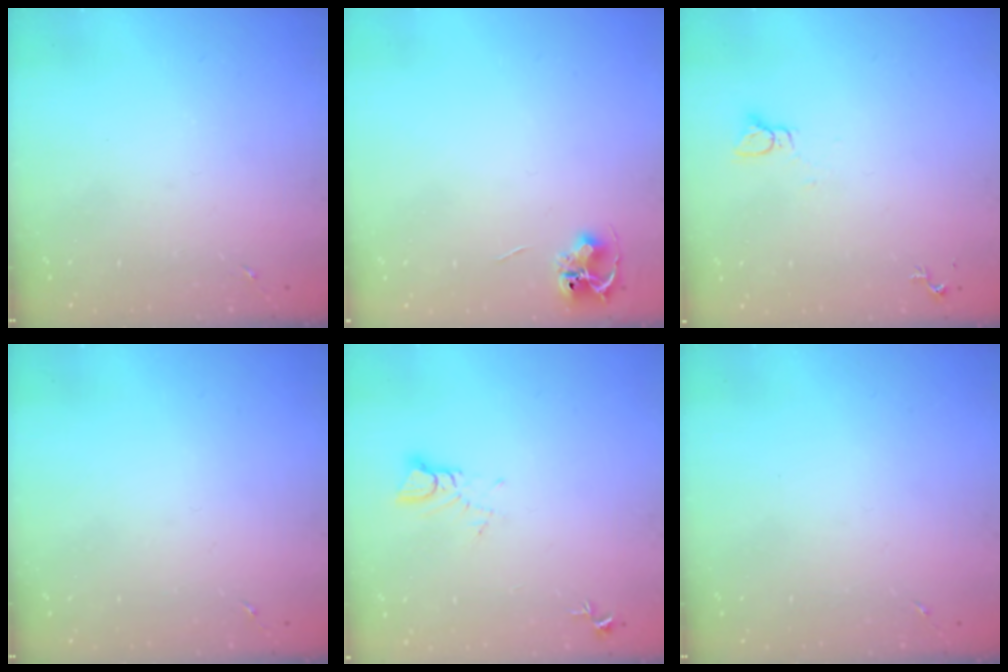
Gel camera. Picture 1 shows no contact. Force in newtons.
{"total": 6.5, "press": 6.5, "slide": 0.5}
{"total": 2.2, "press": 2.2, "slide": 0.1}
{"total": 0.0}
{"total": 3.8, "press": 3.8, "slide": 0.3}
{"total": 0.0}